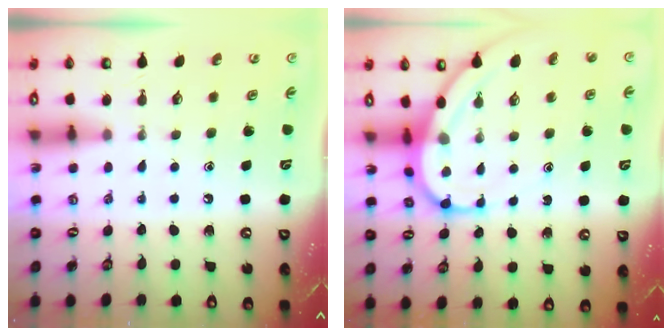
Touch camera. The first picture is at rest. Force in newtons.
{"total": 8.9, "press": 8.9, "slide": 0.3}